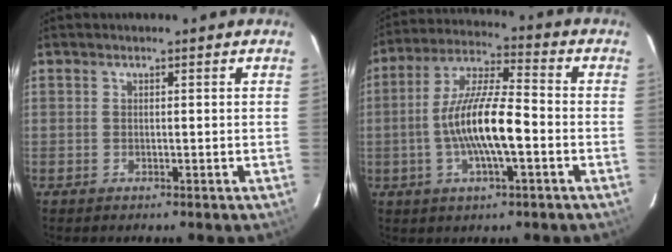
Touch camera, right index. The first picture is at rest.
{"total": 13.2, "force": [-3.0, 2.8, 12.6], "torque": [-0.244, 0.005, -0.060]}